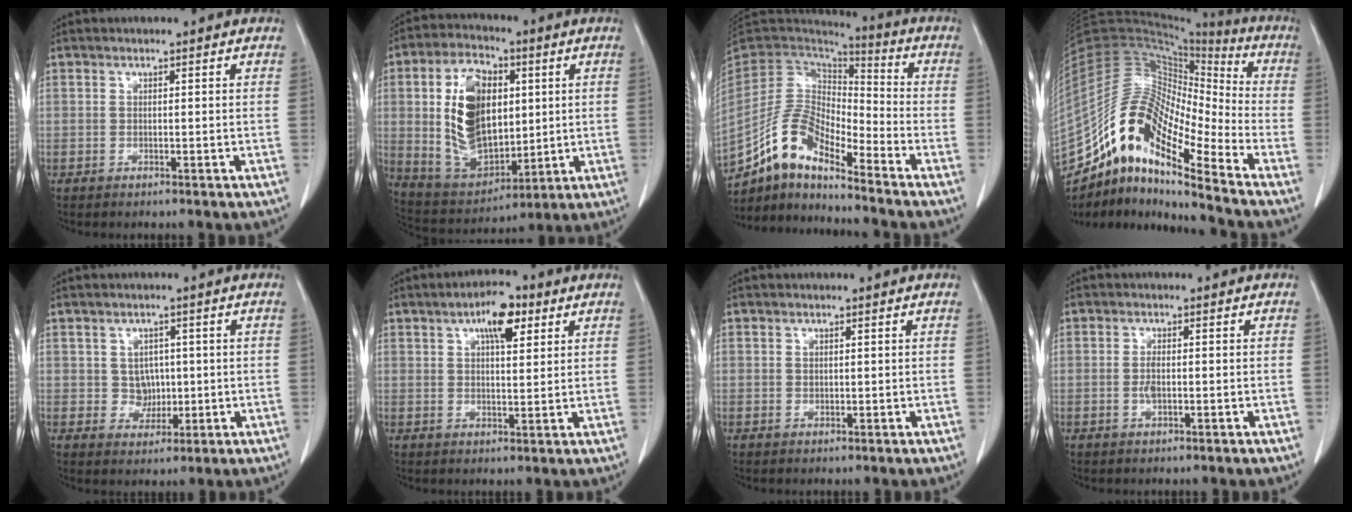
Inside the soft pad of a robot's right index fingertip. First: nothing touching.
{"total": 16.9, "force": [2.3, 9.6, 13.8], "torque": [-0.272, 0.016, 0.052]}
{"total": 12.5, "force": [-9.9, 3.7, 6.7], "torque": [-0.136, 0.030, -0.187]}
{"total": 18.9, "force": [-13.2, 4.2, 12.8], "torque": [-0.242, 0.039, -0.240]}
{"total": 3.9, "force": [0.2, 3.6, 1.6], "torque": [-0.019, 0.010, 0.011]}
{"total": 7.1, "force": [3.5, 2.6, 5.6], "torque": [-0.096, 0.011, 0.056]}
{"total": 0.9, "force": [0.2, 0.8, 0.5], "torque": [-0.008, 0.001, 0.006]}
{"total": 2.2, "force": [-0.4, 0.9, 1.9], "torque": [-0.043, 0.002, -0.005]}